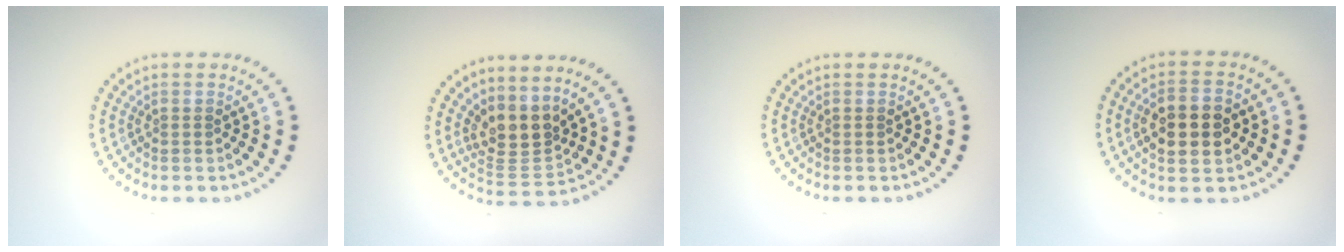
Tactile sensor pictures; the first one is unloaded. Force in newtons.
{"total": 3.6, "press": 2.6, "slide": 2.5}
{"total": 0.0}
{"total": 5.0, "press": 5.0, "slide": 0.3}